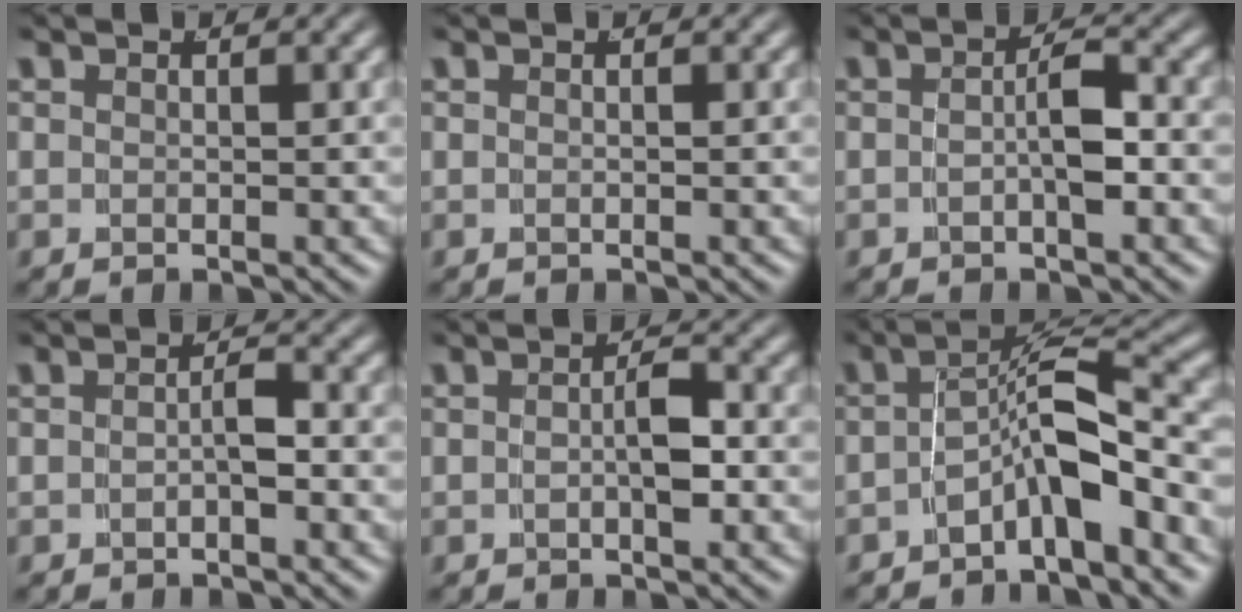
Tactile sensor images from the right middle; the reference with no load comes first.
{"total": 0.0}
{"total": 2.2, "force": [-0.8, 0.2, 2.0], "torque": [-0.031, -0.006, -0.008]}
{"total": 1.4, "force": [-0.9, 0.1, 1.1], "torque": [-0.014, -0.004, -0.011]}
{"total": 1.9, "force": [-0.6, 0.4, 1.8], "torque": [-0.024, -0.005, -0.005]}
{"total": 5.5, "force": [-2.9, 1.9, 4.3], "torque": [-0.062, -0.004, -0.043]}